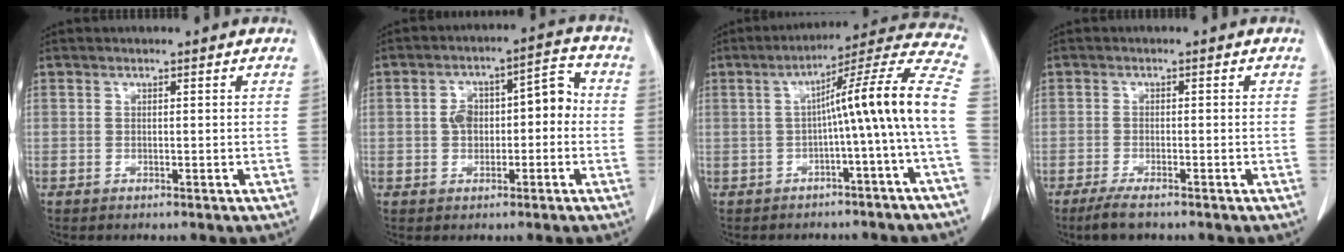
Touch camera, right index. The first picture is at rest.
{"total": 7.7, "force": [-0.5, 4.3, 6.4], "torque": [-0.099, 0.046, -0.007]}
{"total": 13.7, "force": [-1.3, -1.9, 13.6], "torque": [-0.177, 0.036, -0.025]}
{"total": 3.7, "force": [-2.8, 0.5, 2.3], "torque": [-0.048, -0.008, -0.049]}